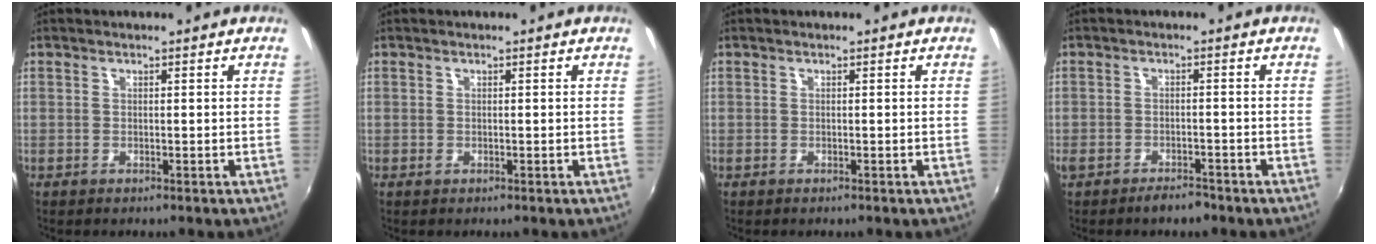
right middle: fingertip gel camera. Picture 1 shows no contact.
{"total": 0.0}
{"total": 0.0}
{"total": 4.1, "force": [-3.4, 1.6, 1.7], "torque": [-0.045, -0.007, -0.055]}